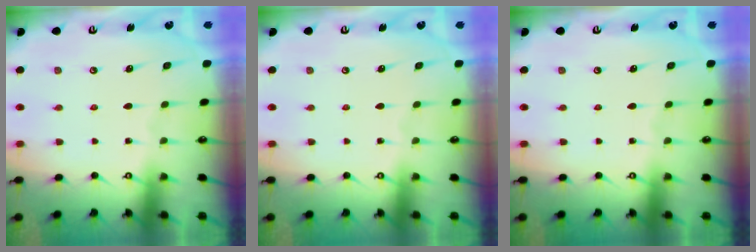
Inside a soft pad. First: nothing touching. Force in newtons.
{"total": 0.0}
{"total": 0.0}